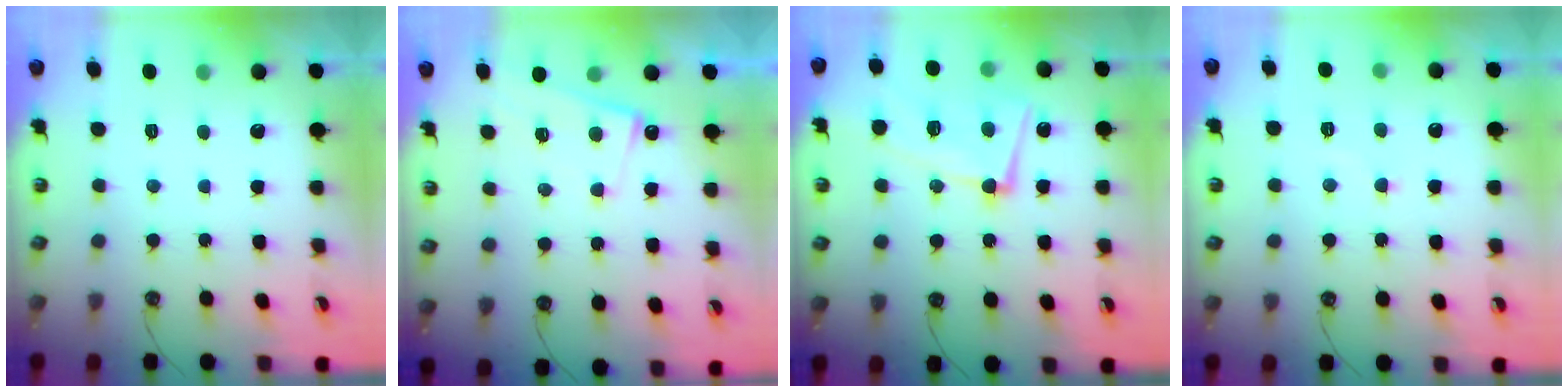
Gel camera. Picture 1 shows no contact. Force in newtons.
{"total": 4.1, "press": 4.1, "slide": 0.5}
{"total": 11.4, "press": 11.3, "slide": 1.9}
{"total": 4.1, "press": 4.1, "slide": 0.5}